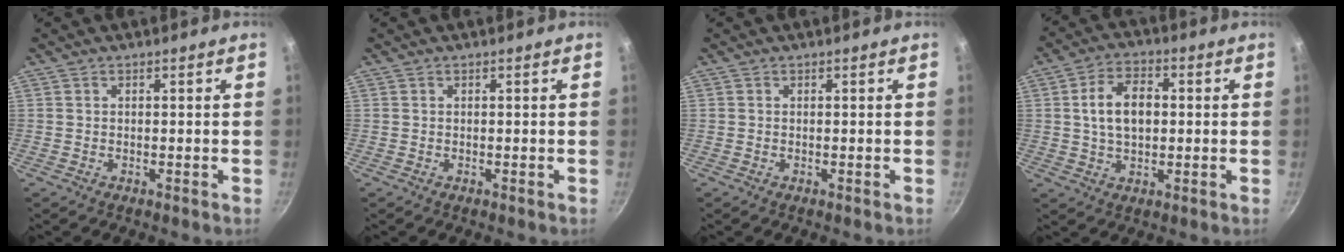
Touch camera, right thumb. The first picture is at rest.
{"total": 0.0}
{"total": 0.0}
{"total": 9.2, "force": [0.9, 5.8, 7.1], "torque": [-0.108, 0.014, 0.012]}